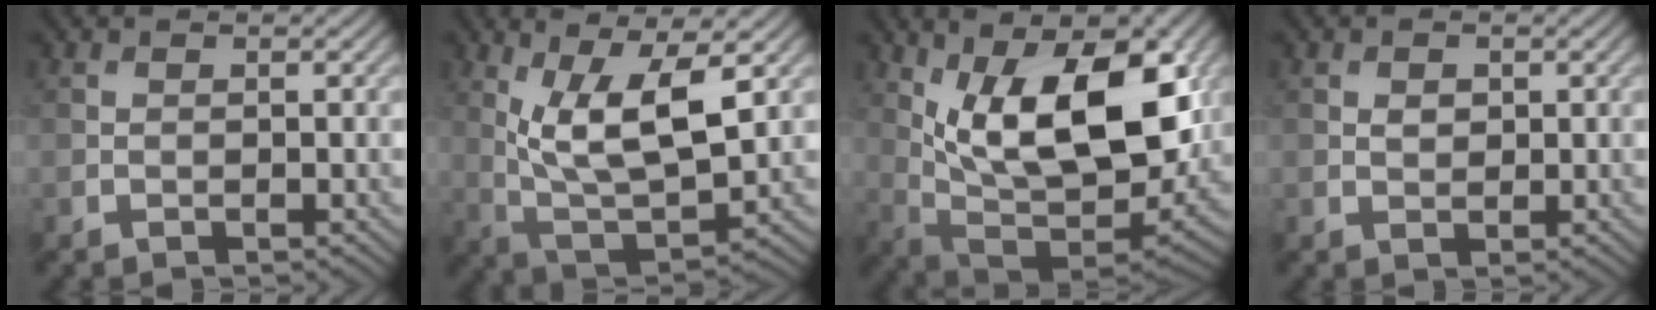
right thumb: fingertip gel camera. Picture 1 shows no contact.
{"total": 11.2, "force": [3.5, 4.1, 9.8], "torque": [-0.201, -0.005, 0.073]}
{"total": 18.1, "force": [5.1, 8.6, 15.1], "torque": [-0.248, 0.009, 0.085]}
{"total": 1.2, "force": [0.4, 0.9, 0.7], "torque": [-0.014, -0.002, 0.007]}